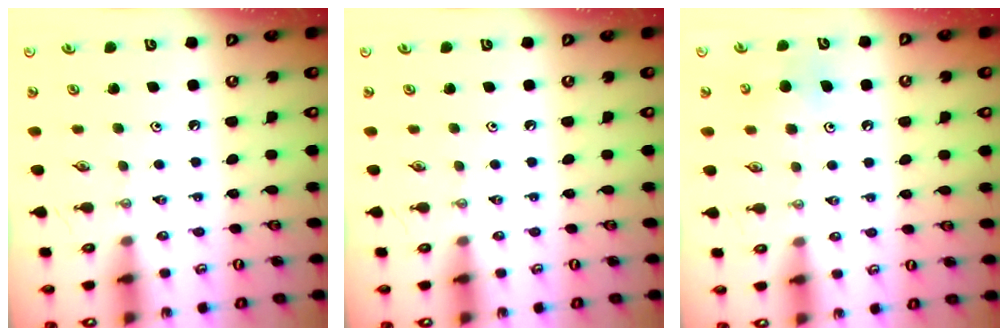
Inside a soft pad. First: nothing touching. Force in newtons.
{"total": 0.0}
{"total": 4.8, "press": 4.8, "slide": 0.5}